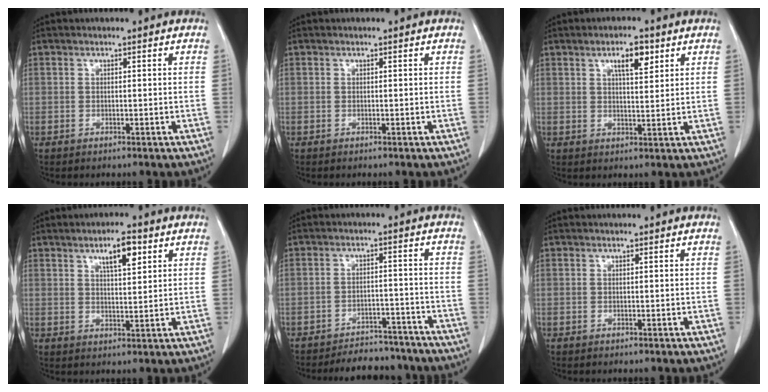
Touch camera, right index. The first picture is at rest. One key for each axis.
{"total": 0.0}
{"total": 4.8, "fx": 2.6, "fy": 1.4, "fz": 3.8, "tx": -0.068, "ty": -0.002, "tz": 0.043}
{"total": 5.3, "fx": 2.9, "fy": 1.3, "fz": 4.3, "tx": -0.077, "ty": -0.001, "tz": 0.048}
{"total": 9.9, "fx": -9.2, "fy": 3.2, "fz": 1.7, "tx": -0.013, "ty": 0.008, "tz": -0.115}
{"total": 0.0}